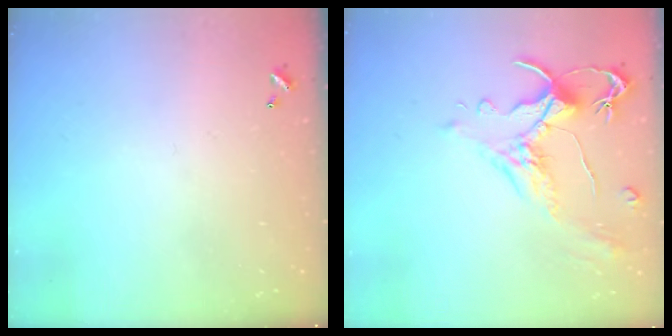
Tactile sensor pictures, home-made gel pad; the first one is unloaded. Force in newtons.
{"total": 1.6, "press": 1.1, "slide": 1.2}